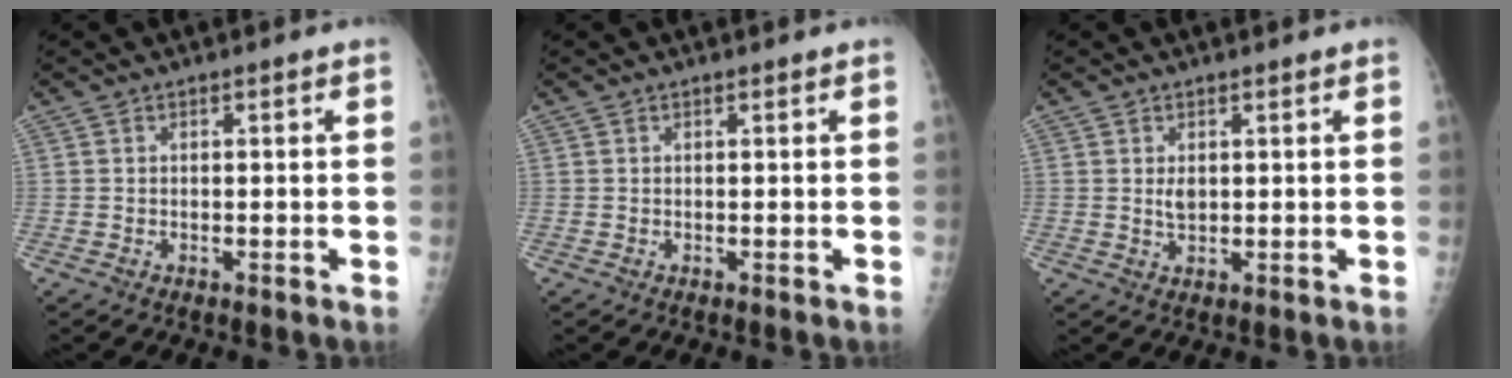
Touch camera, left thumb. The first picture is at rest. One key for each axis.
{"total": 0.0}
{"total": 2.1, "fx": 0.7, "fy": 1.3, "fz": 1.5, "tx": -0.023, "ty": -0.006, "tz": 0.015}